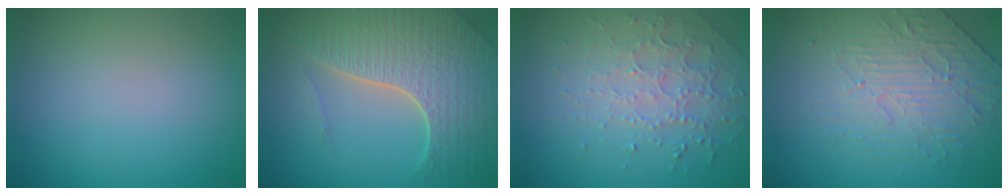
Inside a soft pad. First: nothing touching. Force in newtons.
{"total": 7.1, "press": 5.1, "slide": 5.0}
{"total": 4.5, "press": 3.1, "slide": 3.3}
{"total": 4.4, "press": 3.4, "slide": 2.7}